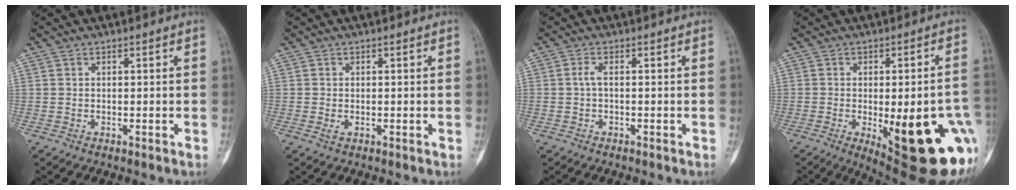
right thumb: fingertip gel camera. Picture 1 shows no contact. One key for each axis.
{"total": 0.9, "fx": -0.1, "fy": 0.6, "fz": 0.7, "tx": -0.016, "ty": 0.000, "tz": -0.003}
{"total": 1.3, "fx": -0.1, "fy": 0.4, "fz": 1.3, "tx": -0.026, "ty": 0.002, "tz": -0.005}
{"total": 24.9, "fx": -6.9, "fy": 8.0, "fz": 22.5, "tx": -0.217, "ty": -0.003, "tz": -0.065}